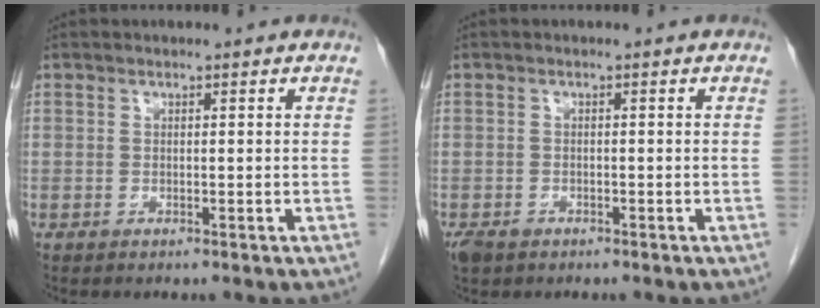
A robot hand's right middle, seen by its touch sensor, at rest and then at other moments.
{"total": 2.6, "force": [-1.8, 1.6, 1.1], "torque": [-0.023, -0.002, -0.026]}